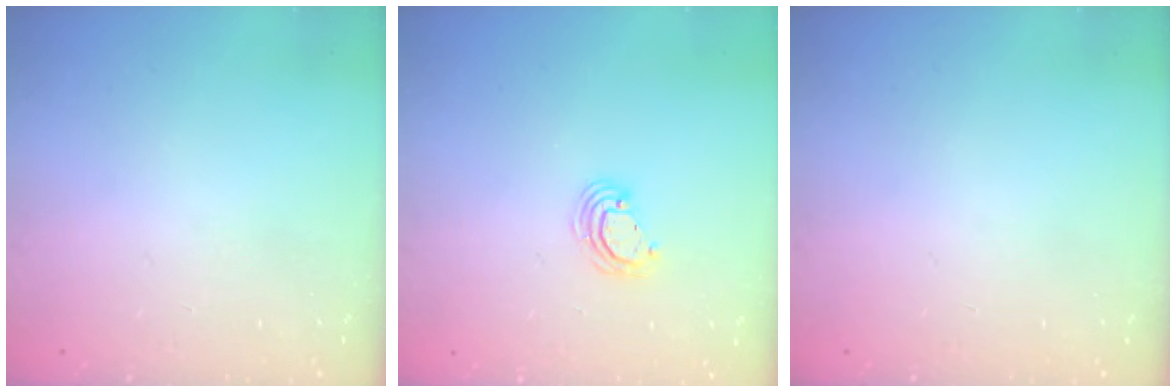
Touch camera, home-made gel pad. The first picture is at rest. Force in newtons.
{"total": 4.4, "press": 4.4, "slide": 0.2}
{"total": 0.0}